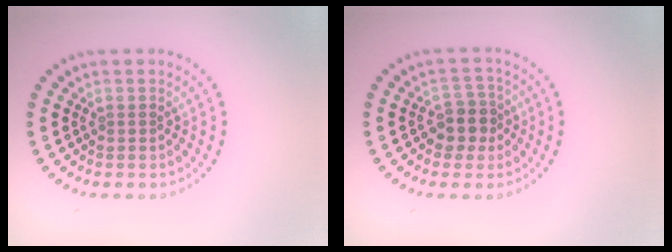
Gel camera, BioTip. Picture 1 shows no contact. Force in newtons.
{"total": 2.6, "press": 2.3, "slide": 1.3}